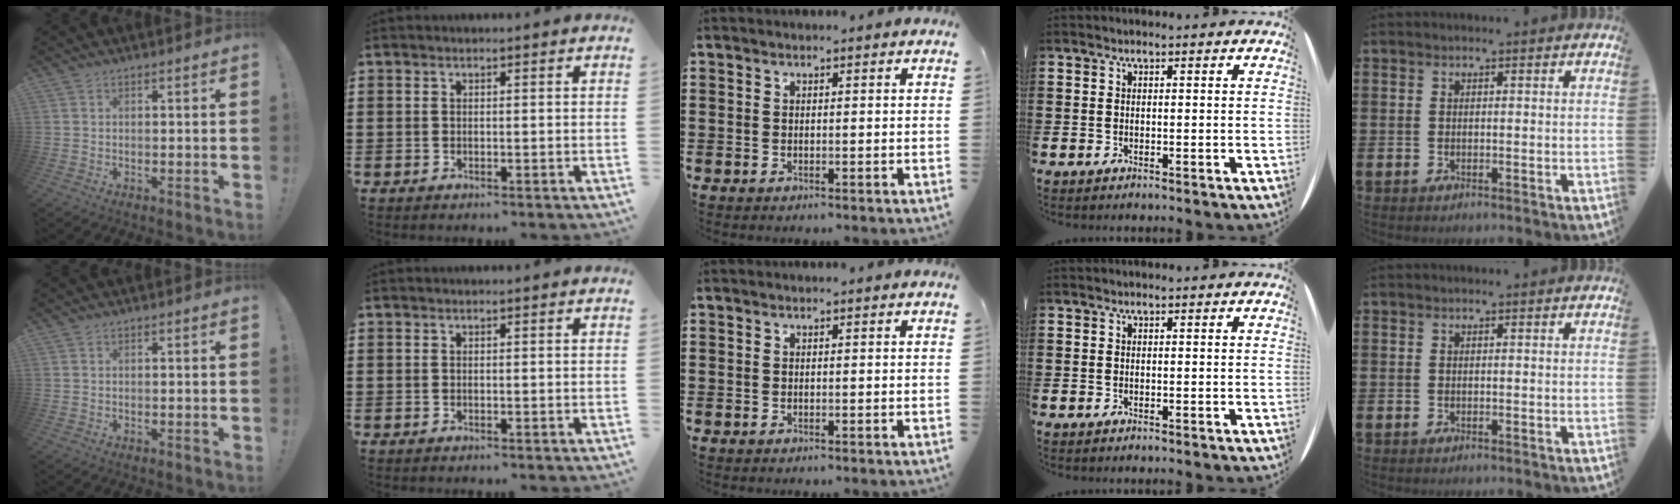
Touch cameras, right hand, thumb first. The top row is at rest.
{}